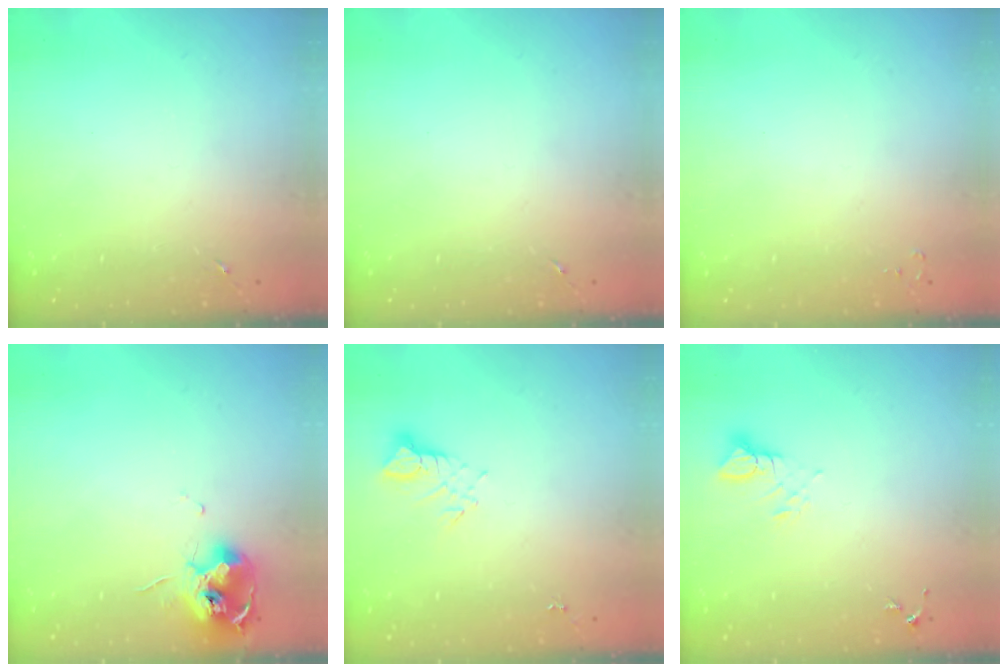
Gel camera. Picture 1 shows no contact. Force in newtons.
{"total": 0.0}
{"total": 2.0, "press": 2.0, "slide": 0.3}
{"total": 12.1, "press": 12.0, "slide": 1.2}
{"total": 3.5, "press": 3.5, "slide": 0.3}
{"total": 3.8, "press": 3.8, "slide": 0.3}